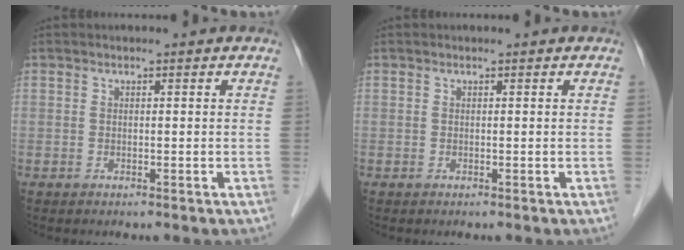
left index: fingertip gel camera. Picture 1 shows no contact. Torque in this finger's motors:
{"motor_torque": [-0.15, 0.14, 0.01, 0.00]}